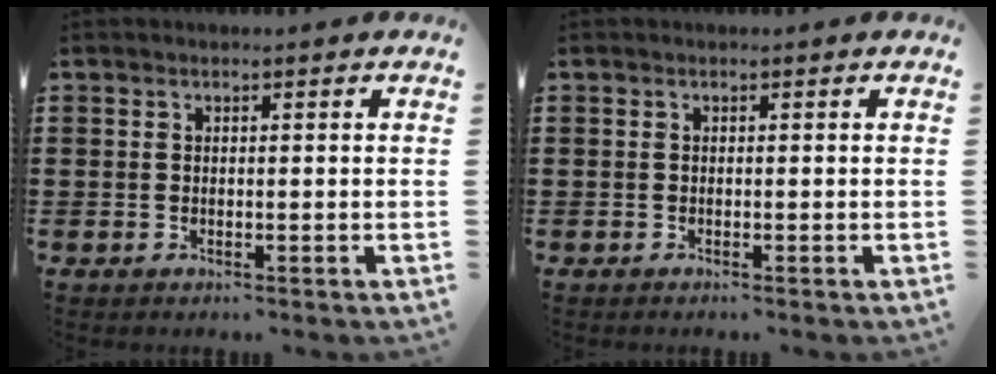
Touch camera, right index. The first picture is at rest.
{"total": 0.0}